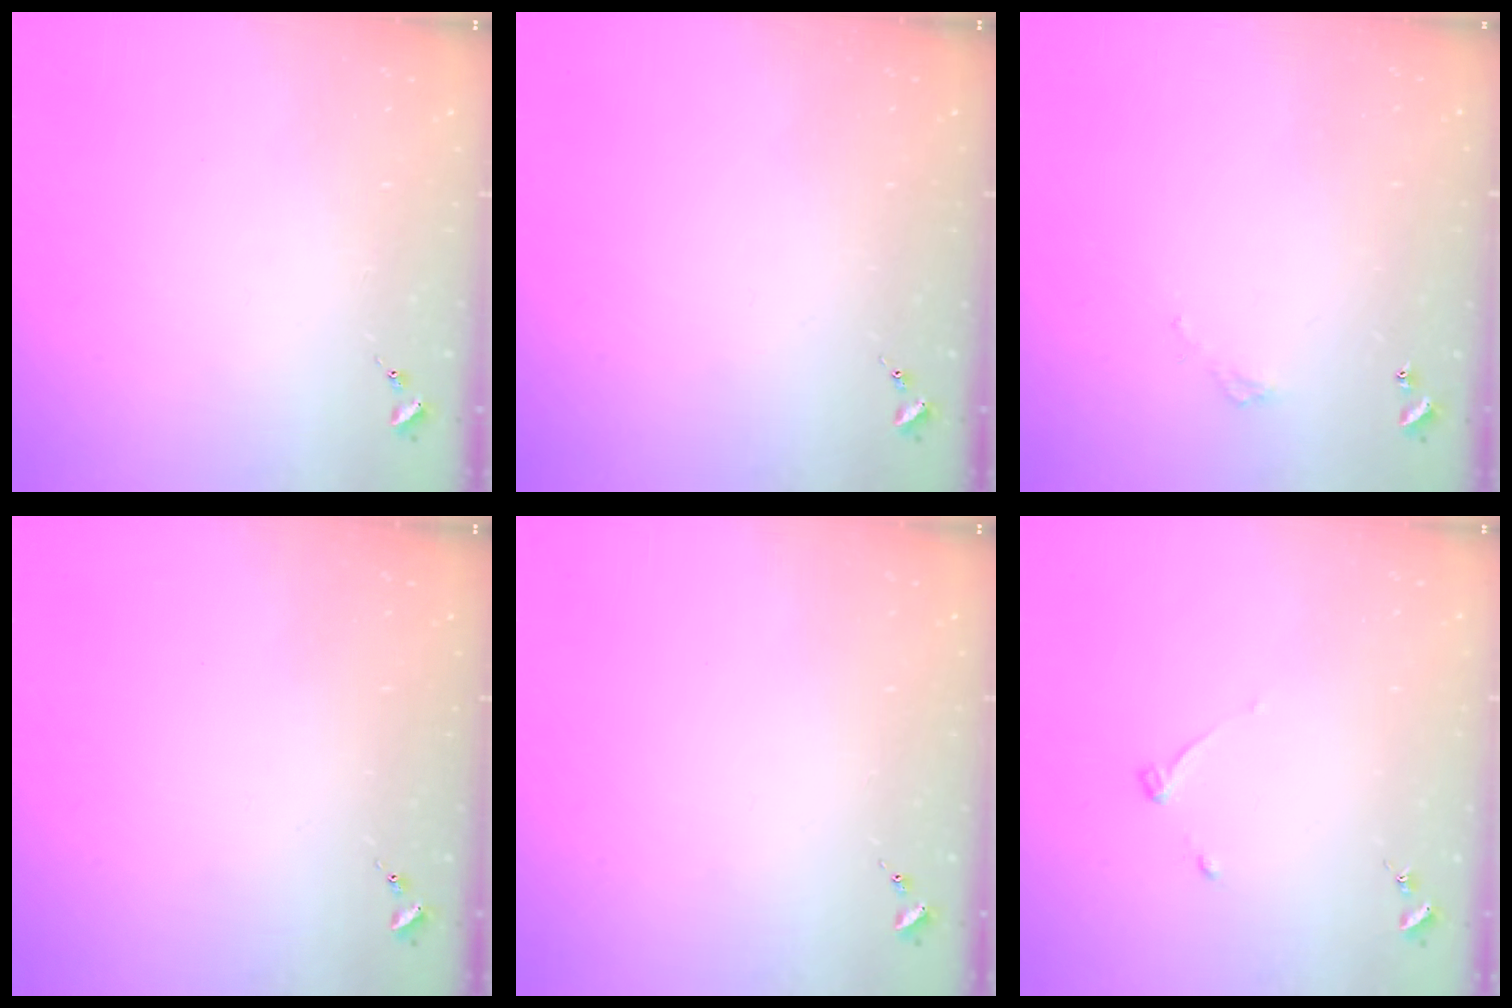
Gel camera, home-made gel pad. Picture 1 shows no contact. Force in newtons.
{"total": 0.0}
{"total": 2.8, "press": 2.8, "slide": 0.2}
{"total": 0.0}
{"total": 0.0}
{"total": 3.3, "press": 3.2, "slide": 0.6}